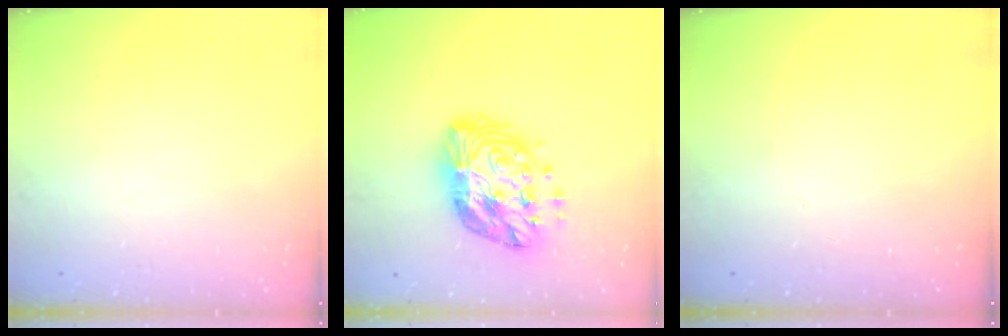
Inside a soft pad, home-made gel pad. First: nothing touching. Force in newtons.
{"total": 15.8, "press": 15.7, "slide": 1.3}
{"total": 0.0}